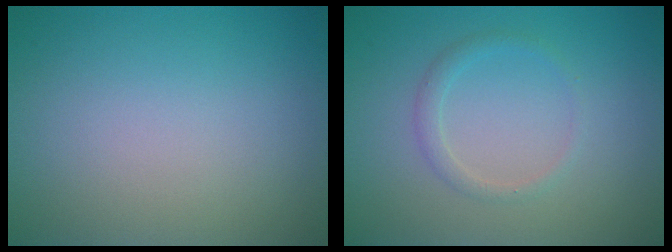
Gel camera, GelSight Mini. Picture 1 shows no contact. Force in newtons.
{"total": 1.3, "press": 1.3, "slide": 0.0}